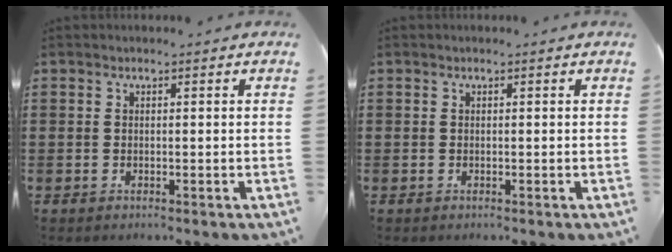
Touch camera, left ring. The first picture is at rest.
{"total": 0.0}